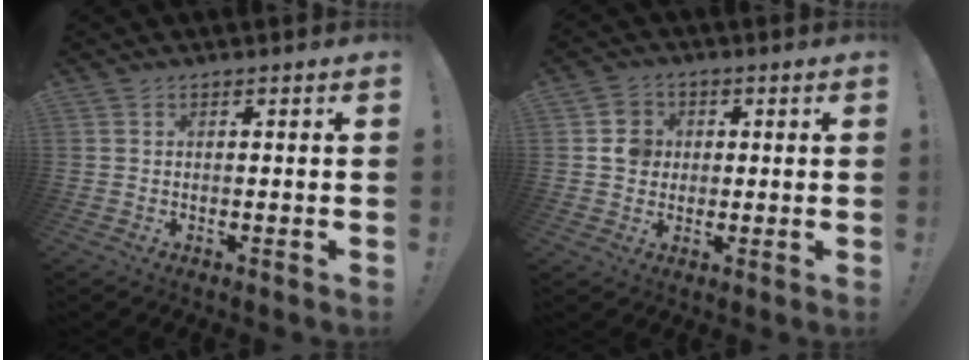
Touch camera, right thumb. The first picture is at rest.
{"total": 6.2, "force": [0.6, 5.9, 1.7], "torque": [-0.020, 0.006, 0.013]}